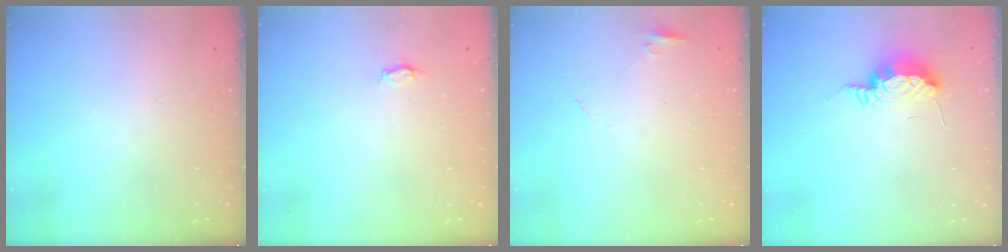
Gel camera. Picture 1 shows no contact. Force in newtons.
{"total": 2.8, "press": 2.8, "slide": 0.3}
{"total": 4.7, "press": 4.6, "slide": 0.5}
{"total": 7.9, "press": 7.7, "slide": 1.6}